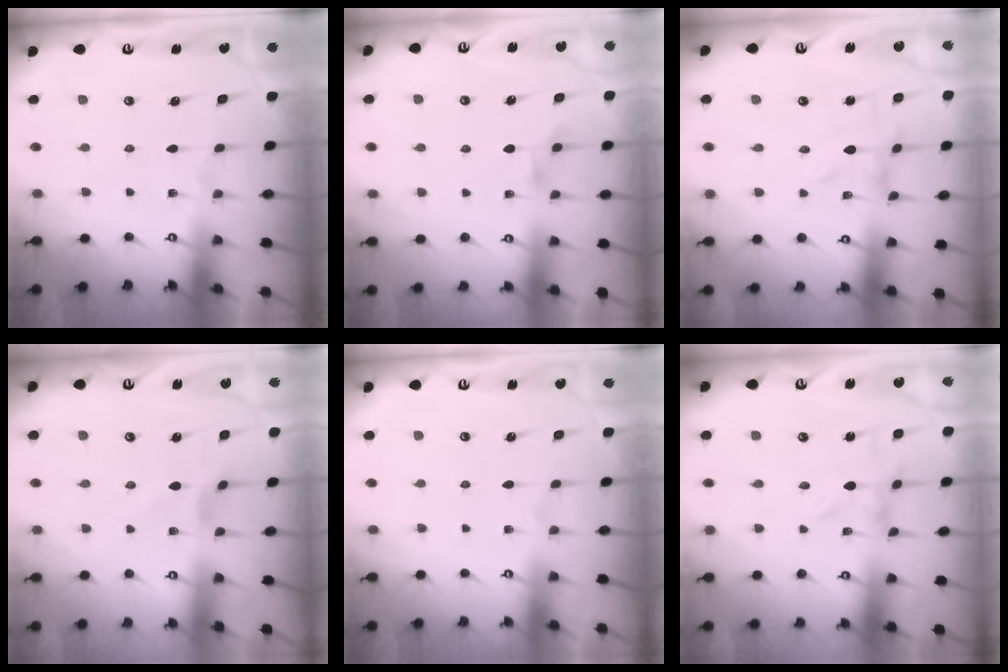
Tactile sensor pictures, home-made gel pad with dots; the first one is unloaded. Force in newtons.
{"total": 3.0, "press": 3.0, "slide": 0.5}
{"total": 0.0}
{"total": 2.5, "press": 2.5, "slide": 0.5}
{"total": 1.8, "press": 1.7, "slide": 0.1}
{"total": 0.0}